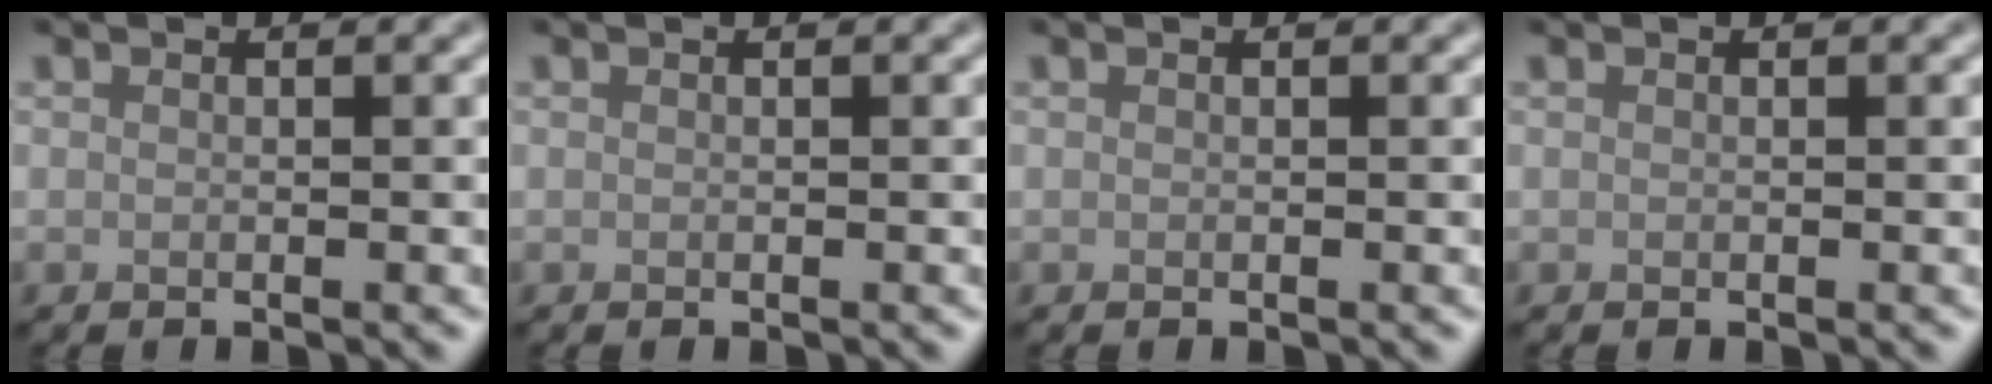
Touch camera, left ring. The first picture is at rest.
{"total": 0.0}
{"total": 0.0}
{"total": 0.0}